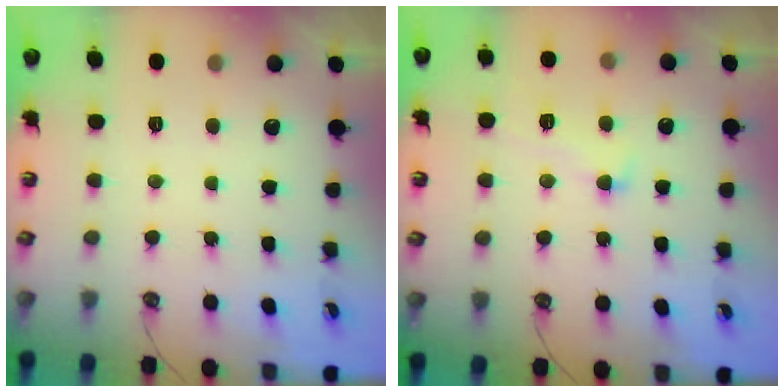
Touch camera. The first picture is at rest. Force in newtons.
{"total": 1.8, "press": 1.3, "slide": 1.2}